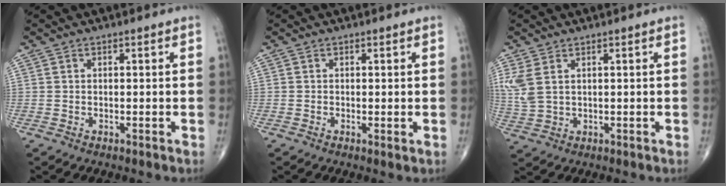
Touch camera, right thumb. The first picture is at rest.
{"total": 0.7, "force": [0.0, 0.2, 0.7], "torque": [-0.014, -0.004, -0.003]}
{"total": 5.0, "force": [1.9, 2.8, 3.7], "torque": [-0.099, 0.001, 0.048]}